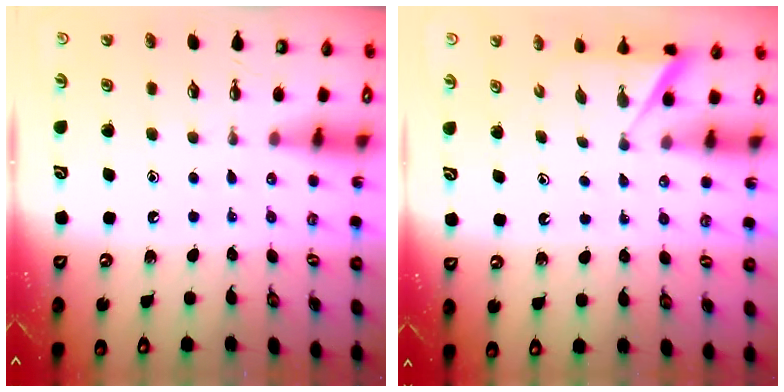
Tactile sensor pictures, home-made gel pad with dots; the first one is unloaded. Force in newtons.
{"total": 2.4, "press": 2.4, "slide": 0.3}